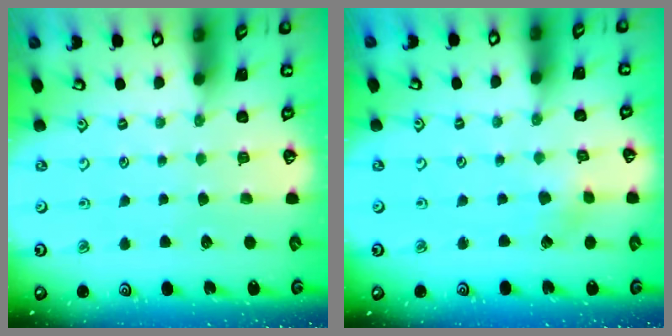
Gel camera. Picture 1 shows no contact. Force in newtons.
{"total": 1.8, "press": 1.8, "slide": 0.3}